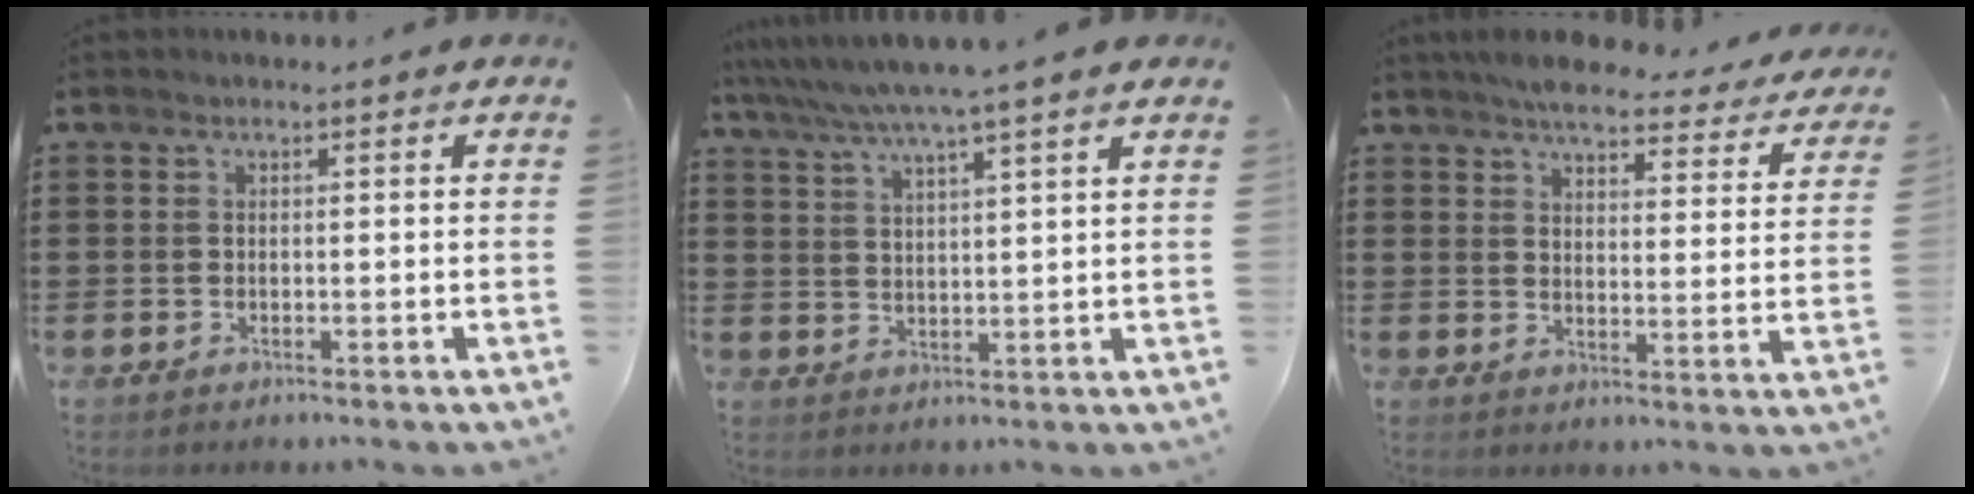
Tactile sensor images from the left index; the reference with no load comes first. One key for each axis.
{"total": 6.0, "fx": 5.0, "fy": -0.8, "fz": 3.1, "tx": -0.076, "ty": -0.025, "tz": 0.085}
{"total": 5.5, "fx": 5.0, "fy": 0.9, "fz": 2.2, "tx": -0.056, "ty": -0.027, "tz": 0.084}